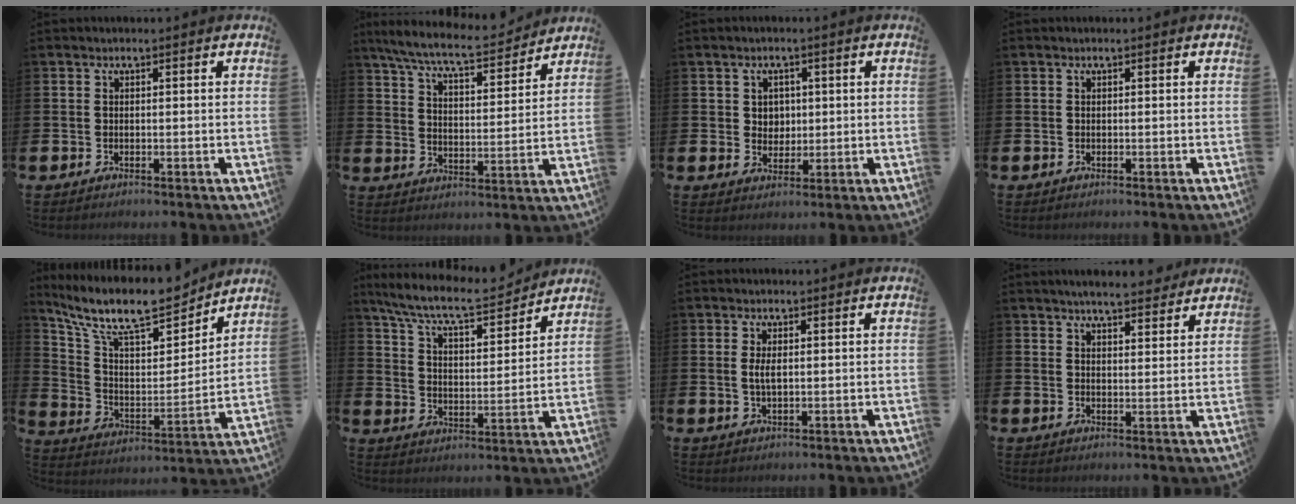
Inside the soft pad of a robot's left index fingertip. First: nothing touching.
{"total": 8.1, "force": [7.5, 0.8, 3.0], "torque": [-0.085, -0.046, 0.130]}
{"total": 2.8, "force": [1.1, 2.4, 0.8], "torque": [-0.001, 0.001, 0.013]}
{"total": 0.0}
{"total": 12.1, "force": [10.5, 3.2, 5.1], "torque": [-0.127, -0.074, 0.179]}
{"total": 9.1, "force": [8.3, 1.7, 3.3], "torque": [-0.091, -0.059, 0.140]}
{"total": 2.4, "force": [0.3, 1.0, 2.2], "torque": [-0.037, 0.002, 0.002]}
{"total": 5.0, "force": [4.8, 0.5, 1.2], "torque": [-0.019, -0.025, 0.084]}